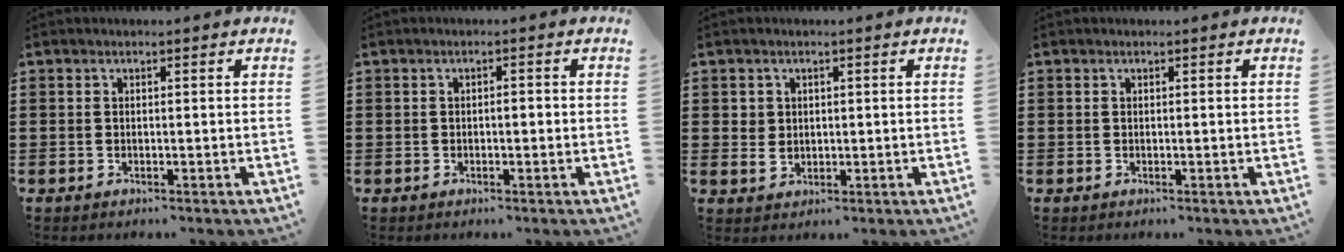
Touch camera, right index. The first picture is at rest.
{"total": 0.9, "force": [-0.3, 0.3, 0.7], "torque": [-0.015, -0.004, -0.006]}
{"total": 1.8, "force": [0.7, 1.7, 0.3], "torque": [-0.012, 0.008, 0.012]}
{"total": 0.0}